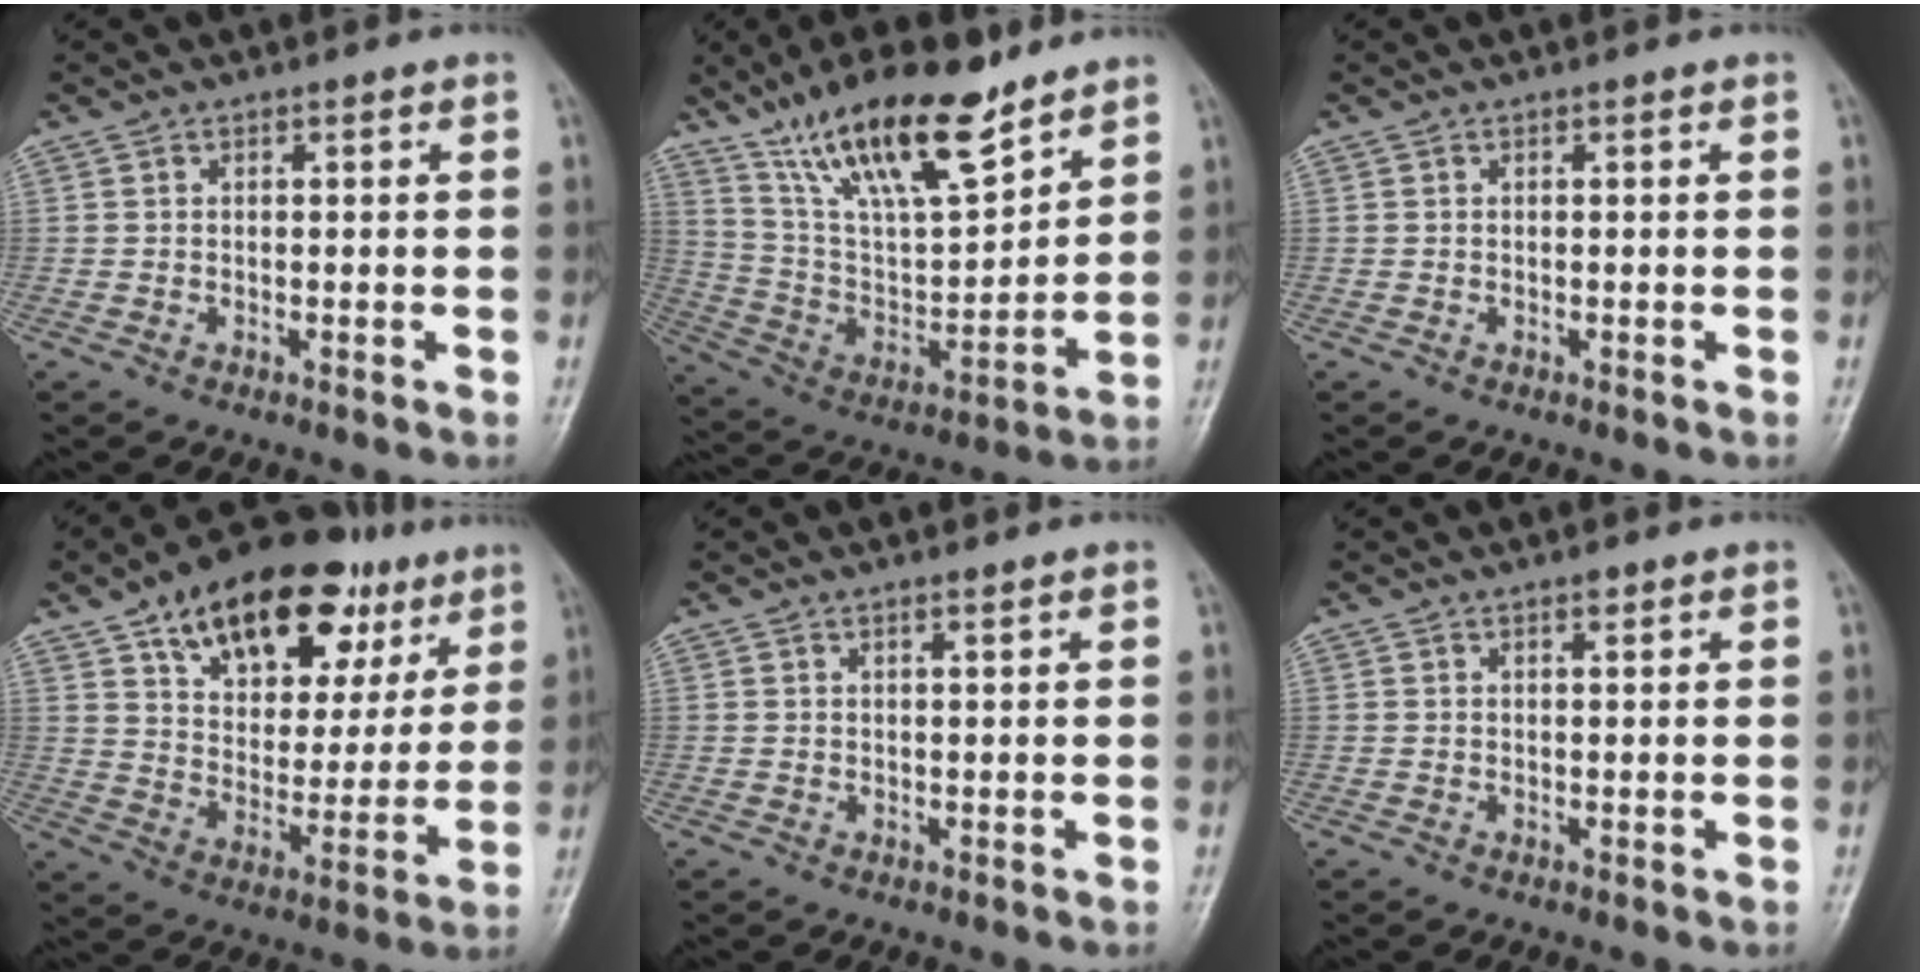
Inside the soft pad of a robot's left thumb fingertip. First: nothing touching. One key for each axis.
{"total": 20.7, "fx": 14.3, "fy": 6.6, "fz": 13.4, "tx": -0.203, "ty": -0.061, "tz": 0.265}
{"total": 0.0}
{"total": 24.0, "fx": 13.0, "fy": 13.1, "fz": 15.4, "tx": -0.193, "ty": -0.015, "tz": 0.206}
{"total": 0.9, "fx": 0.7, "fy": 0.2, "fz": 0.6, "tx": -0.009, "ty": -0.003, "tz": 0.012}
{"total": 1.0, "fx": 0.7, "fy": 0.4, "fz": 0.6, "tx": -0.007, "ty": -0.003, "tz": 0.009}